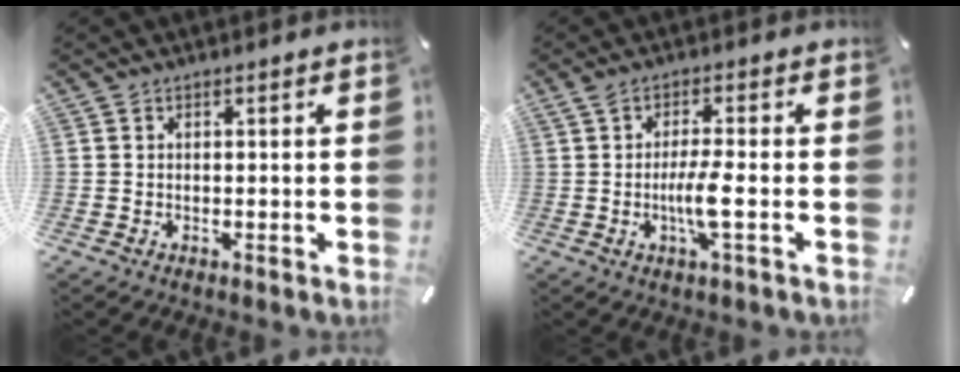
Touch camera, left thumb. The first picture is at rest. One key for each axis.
{"total": 7.2, "fx": -1.2, "fy": 0.8, "fz": 7.0, "tx": -0.140, "ty": -0.011, "tz": -0.028}